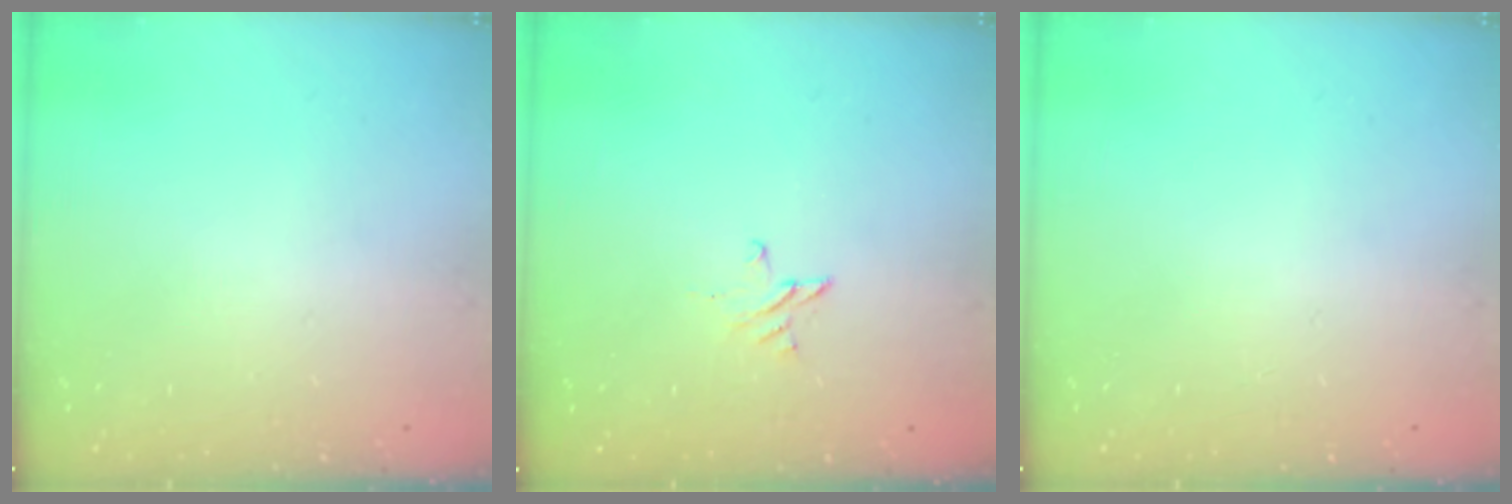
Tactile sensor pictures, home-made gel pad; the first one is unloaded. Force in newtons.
{"total": 2.3, "press": 2.3, "slide": 0.2}
{"total": 0.0}